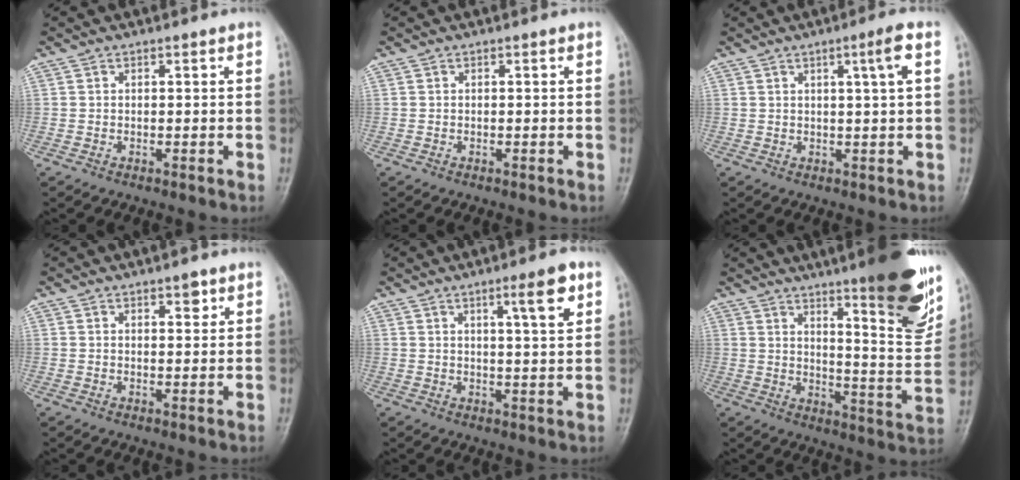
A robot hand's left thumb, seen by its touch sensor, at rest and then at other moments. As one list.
[{"total": 0.0}, {"total": 4.2, "force": [1.4, -0.4, 3.9], "torque": [-0.067, 0.000, 0.025]}, {"total": 2.5, "force": [1.5, 1.0, 1.7], "torque": [-0.015, -0.008, 0.022]}, {"total": 6.7, "force": [3.4, 0.8, 5.7], "torque": [-0.084, -0.017, 0.052]}, {"total": 20.2, "force": [12.5, 3.3, 15.5], "torque": [-0.176, -0.075, 0.179]}]